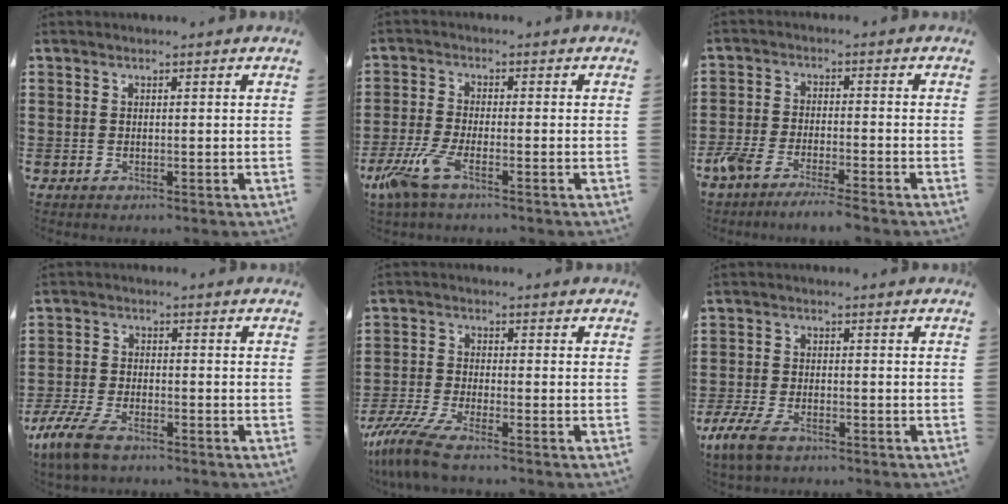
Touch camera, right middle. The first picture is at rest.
{"total": 5.9, "force": [-3.4, 1.5, 4.6], "torque": [-0.122, -0.018, -0.069]}
{"total": 4.8, "force": [-4.4, 0.4, 1.9], "torque": [-0.060, -0.011, -0.092]}
{"total": 7.1, "force": [-5.3, 2.4, 4.0], "torque": [-0.104, -0.002, -0.107]}
{"total": 6.5, "force": [-5.1, 0.9, 3.9], "torque": [-0.103, -0.020, -0.104]}
{"total": 5.1, "force": [-3.5, 2.0, 3.0], "torque": [-0.085, -0.006, -0.075]}